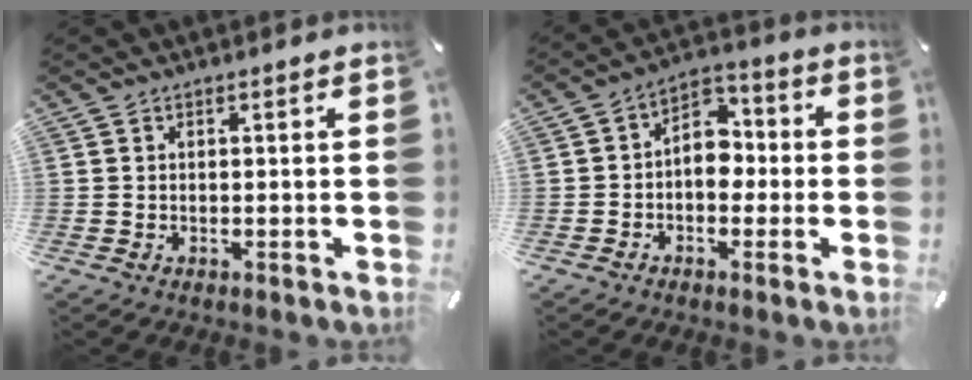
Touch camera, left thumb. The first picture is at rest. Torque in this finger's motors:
{"motor_torque": [0.03, 0.80, 0.52, -0.05, 0.25]}